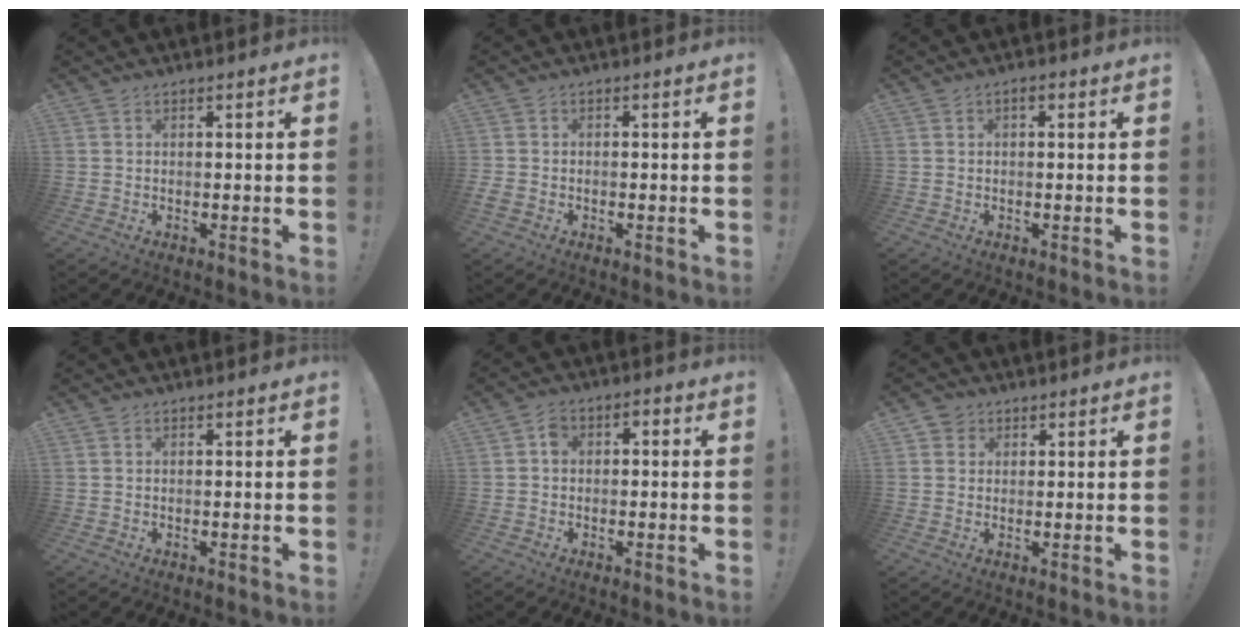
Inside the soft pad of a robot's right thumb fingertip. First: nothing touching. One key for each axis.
{"total": 1.5, "fx": -0.9, "fy": 1.1, "fz": 0.7, "tx": -0.016, "ty": 0.001, "tz": -0.017}
{"total": 1.0, "fx": -0.1, "fy": 0.6, "fz": 0.8, "tx": -0.016, "ty": 0.006, "tz": -0.004}
{"total": 0.0}
{"total": 3.8, "fx": -1.5, "fy": 2.7, "fz": 2.2, "tx": -0.032, "ty": 0.017, "tz": -0.028}
{"total": 2.8, "fx": 1.5, "fy": 2.3, "fz": 0.4, "tx": -0.006, "ty": -0.001, "tz": 0.026}